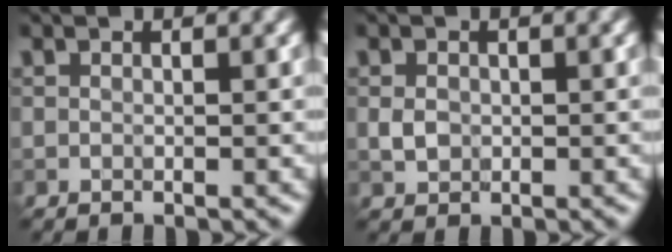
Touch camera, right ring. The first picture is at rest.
{"total": 1.4, "force": [-0.1, 1.2, 0.8], "torque": [-0.017, -0.002, -0.003]}